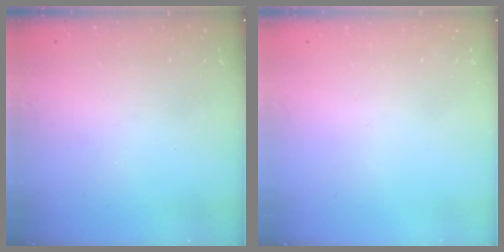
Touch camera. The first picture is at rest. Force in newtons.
{"total": 1.6, "press": 1.6, "slide": 0.1}